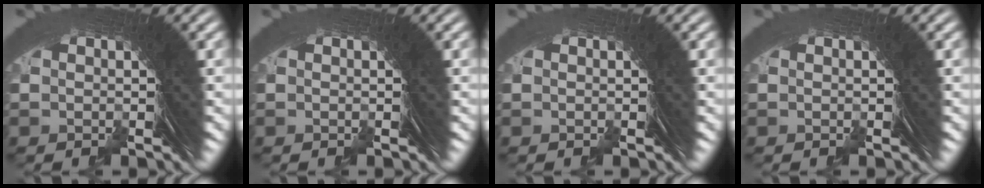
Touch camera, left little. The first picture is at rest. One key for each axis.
{"total": 0.0}
{"total": 0.0}
{"total": 0.0}